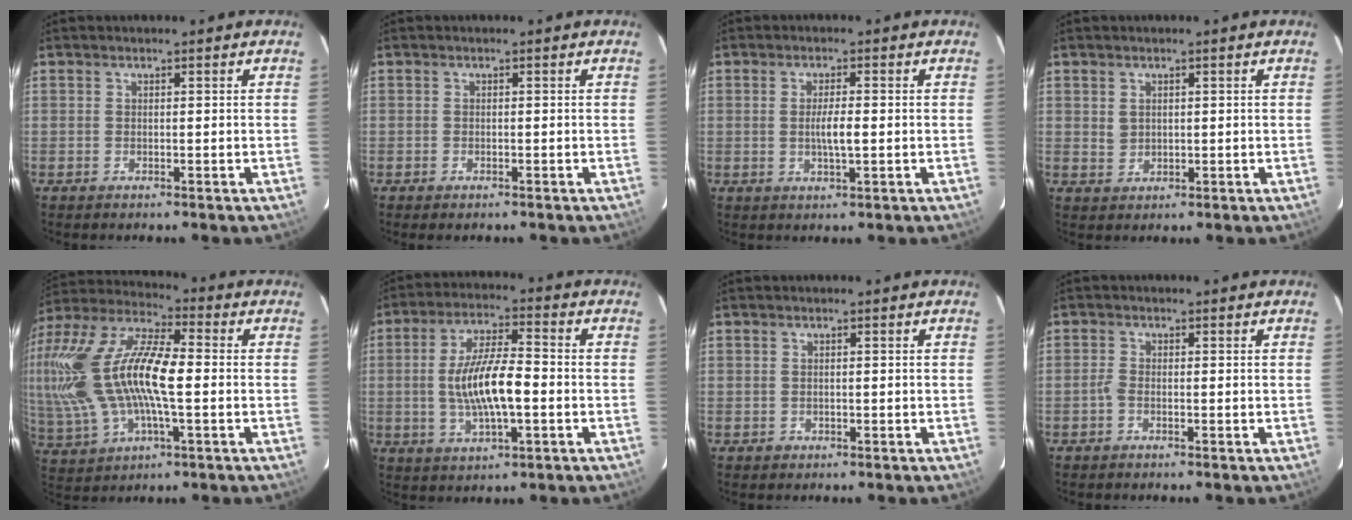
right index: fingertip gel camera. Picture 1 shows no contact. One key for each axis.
{"total": 1.1, "fx": -0.9, "fy": 0.5, "fz": 0.5, "tx": -0.011, "ty": -0.002, "tz": -0.017}
{"total": 3.5, "fx": -0.3, "fy": 0.4, "fz": 3.5, "tx": -0.062, "ty": -0.002, "tz": -0.004}
{"total": 1.9, "fx": 0.6, "fy": 1.7, "fz": 0.6, "tx": -0.007, "ty": 0.004, "tz": 0.015}
{"total": 24.4, "fx": 0.9, "fy": 10.9, "fz": 21.9, "tx": -0.454, "ty": 0.002, "tz": 0.018}
{"total": 11.6, "fx": -1.6, "fy": 3.3, "fz": 11.0, "tx": -0.211, "ty": 0.001, "tz": -0.025}
{"total": 1.0, "fx": -0.4, "fy": 0.9, "fz": 0.1, "tx": 0.003, "ty": 0.002, "tz": -0.002}
{"total": 1.2, "fx": -0.8, "fy": 0.4, "fz": 0.8, "tx": -0.021, "ty": 0.003, "tz": -0.020}